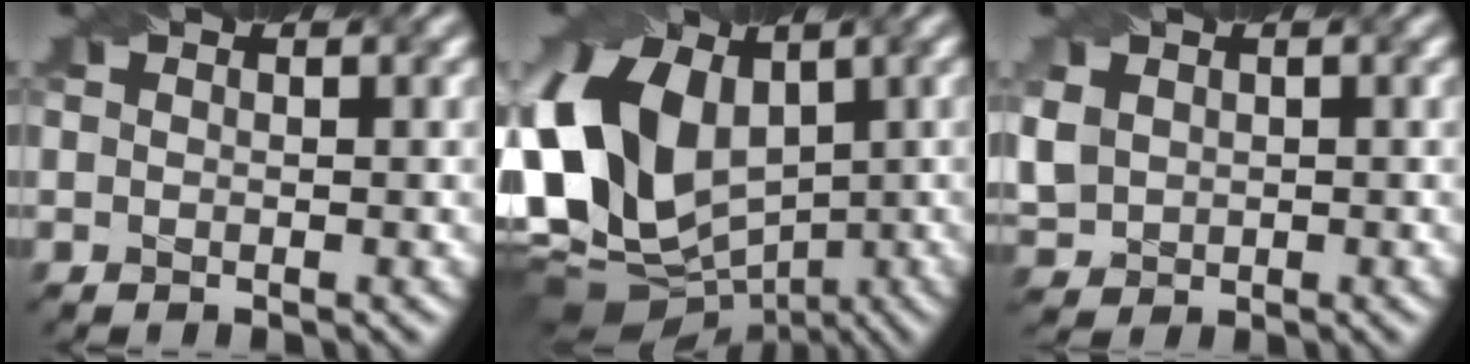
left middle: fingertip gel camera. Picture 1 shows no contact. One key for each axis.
{"total": 16.9, "fx": 1.0, "fy": 12.7, "fz": 11.1, "tx": -0.242, "ty": 0.002, "tz": 0.039}
{"total": 2.9, "fx": 0.8, "fy": 2.5, "fz": 1.3, "tx": -0.052, "ty": 0.003, "tz": 0.021}